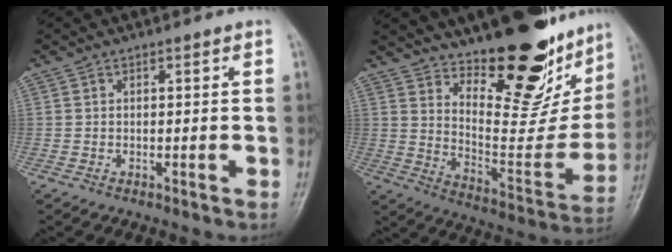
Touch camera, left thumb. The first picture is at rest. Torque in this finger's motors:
{"motor_torque": [0.68, 0.57, 1.45, -1.32, 0.19]}